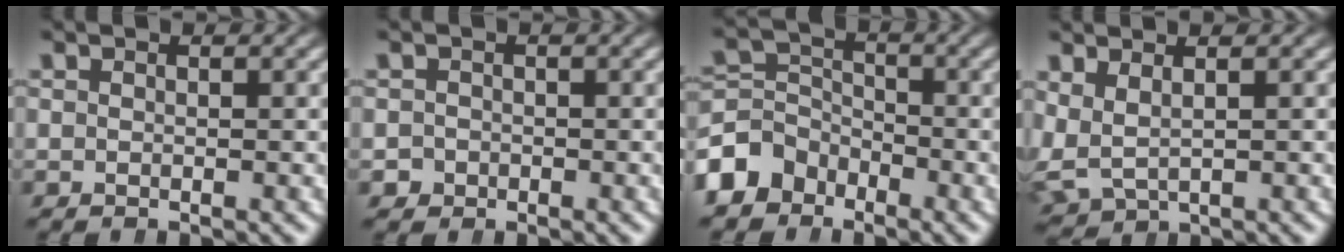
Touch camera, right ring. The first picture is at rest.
{"total": 2.4, "force": [-1.4, 2.0, -0.1], "torque": [-0.003, -0.018, -0.016]}
{"total": 6.0, "force": [-2.5, 5.1, 2.0], "torque": [-0.048, -0.028, -0.036]}
{"total": 4.8, "force": [0.6, 4.3, 2.0], "torque": [-0.089, -0.026, 0.026]}